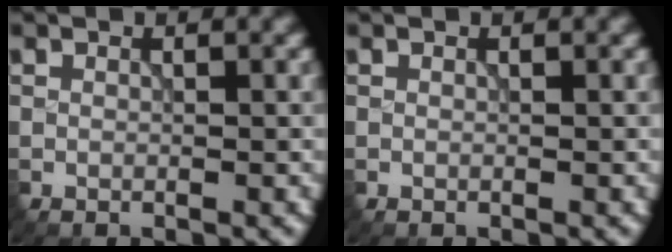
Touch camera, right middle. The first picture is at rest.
{"total": 0.0}